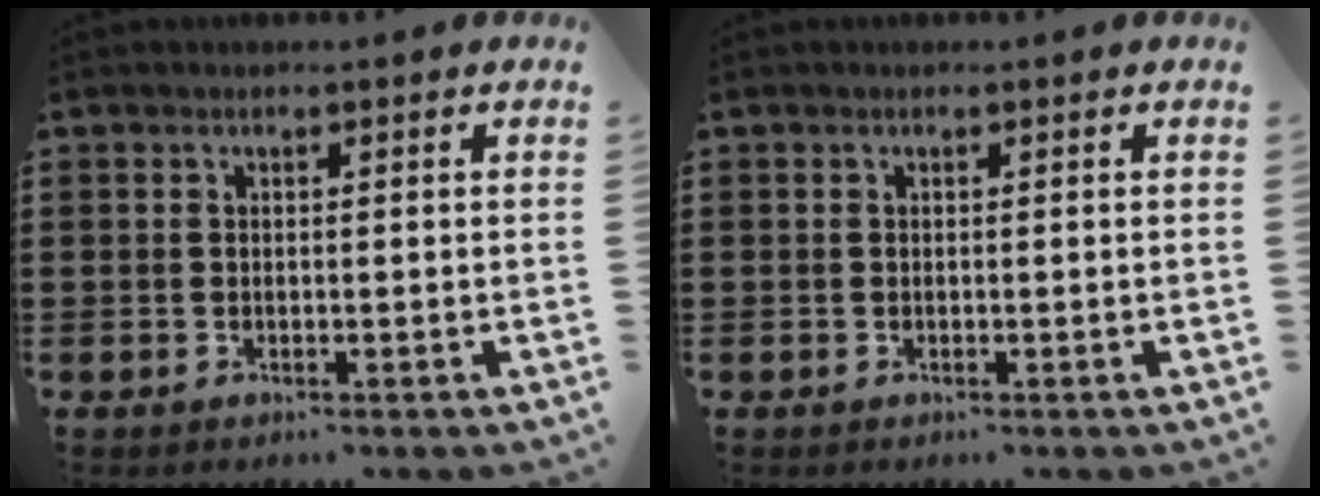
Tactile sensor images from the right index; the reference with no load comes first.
{"total": 0.0}